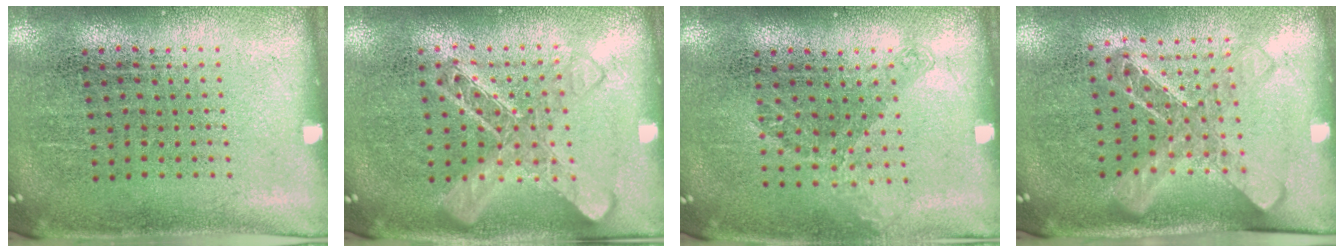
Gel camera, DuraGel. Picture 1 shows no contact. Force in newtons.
{"total": 2.9, "press": 2.9, "slide": 0.5}
{"total": 1.2, "press": 0.9, "slide": 0.8}
{"total": 1.7, "press": 1.4, "slide": 1.0}